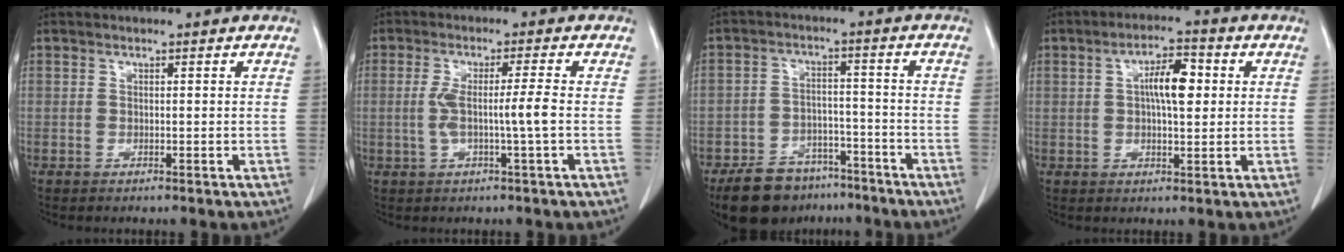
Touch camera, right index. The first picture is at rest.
{"total": 5.3, "force": [-0.7, -0.8, 5.2], "torque": [-0.100, 0.003, -0.011]}
{"total": 10.6, "force": [-8.3, 5.6, 3.4], "torque": [-0.053, 0.009, -0.133]}
{"total": 6.5, "force": [1.1, 2.0, 6.1], "torque": [-0.109, 0.012, 0.019]}